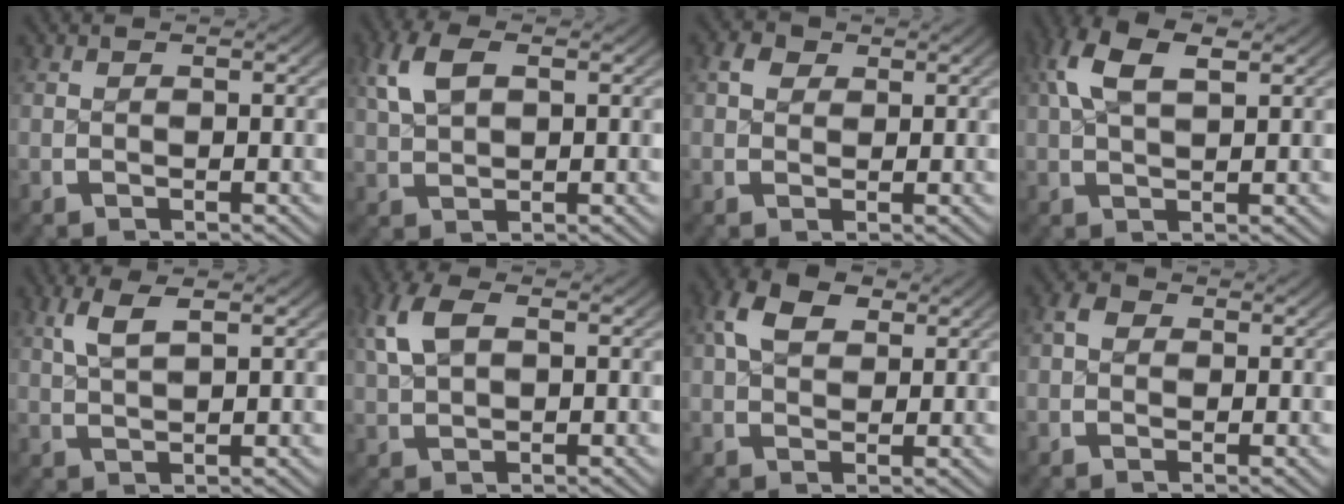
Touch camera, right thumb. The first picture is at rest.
{"total": 3.8, "force": [1.9, 1.9, 2.7], "torque": [-0.064, 0.005, 0.045]}
{"total": 2.2, "force": [1.3, 1.5, 1.1], "torque": [-0.014, 0.000, 0.022]}
{"total": 4.5, "force": [2.5, 1.6, 3.4], "torque": [-0.074, 0.005, 0.053]}
{"total": 3.0, "force": [2.0, 0.4, 2.2], "torque": [-0.046, 0.008, 0.045]}
{"total": 4.0, "force": [1.7, 2.1, 2.9], "torque": [-0.073, 0.005, 0.038]}
{"total": 4.8, "force": [2.4, 2.7, 3.1], "torque": [-0.053, 0.001, 0.044]}
{"total": 1.9, "force": [0.5, 1.5, 1.0], "torque": [-0.019, -0.001, 0.004]}